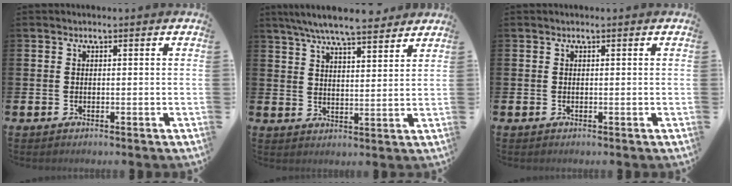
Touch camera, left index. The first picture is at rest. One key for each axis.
{"total": 7.4, "fx": 6.9, "fy": 0.9, "fz": 2.5, "tx": -0.065, "ty": -0.028, "tz": 0.123}
{"total": 0.0}